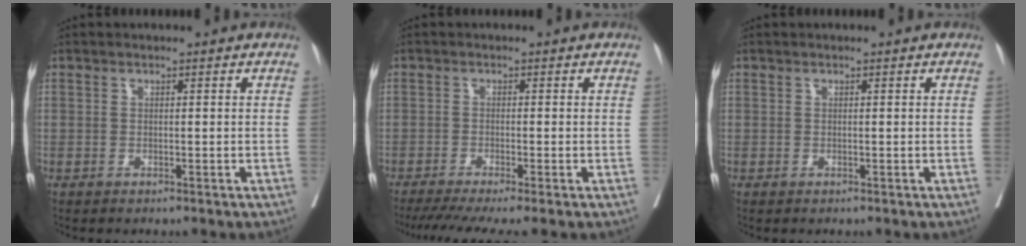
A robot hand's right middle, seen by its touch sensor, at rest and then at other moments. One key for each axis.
{"total": 8.1, "fx": -6.3, "fy": 0.0, "fz": 5.1, "tx": -0.069, "ty": -0.014, "tz": -0.100}
{"total": 0.0}